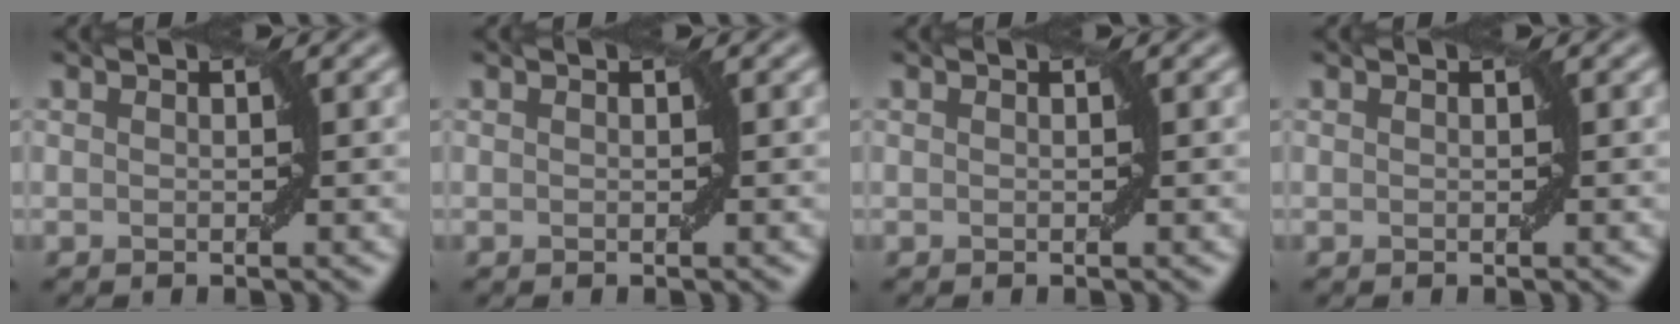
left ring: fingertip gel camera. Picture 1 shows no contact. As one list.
[{"total": 0.0}, {"total": 0.0}, {"total": 0.0}]